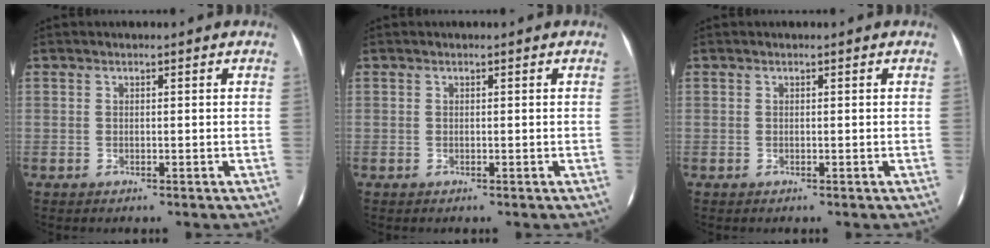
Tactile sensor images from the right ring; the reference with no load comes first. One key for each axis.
{"total": 0.0}
{"total": 0.0}